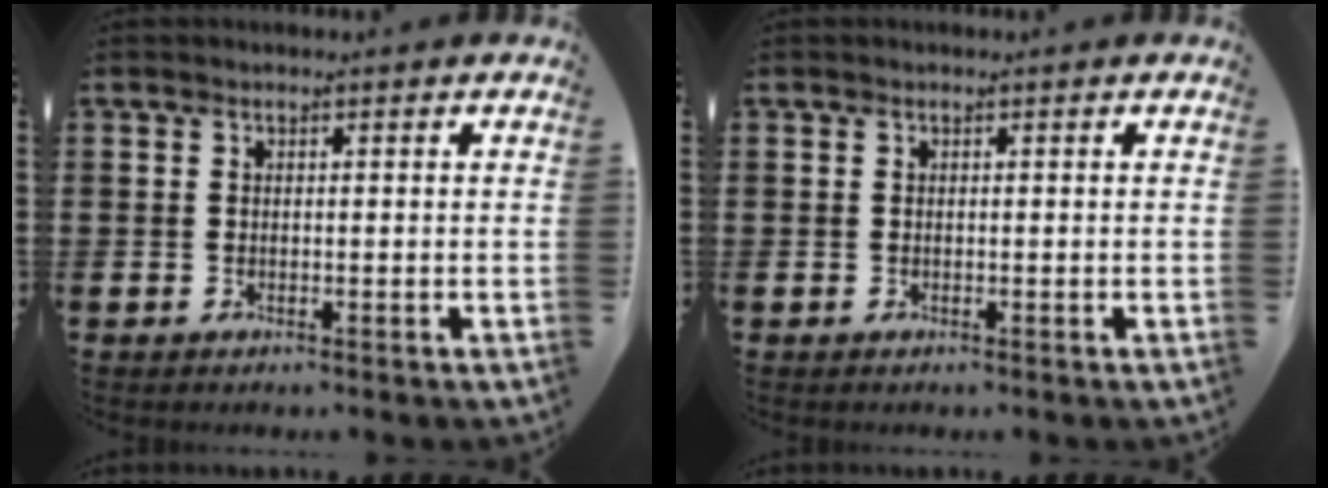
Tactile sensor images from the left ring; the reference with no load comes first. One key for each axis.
{"total": 0.0}